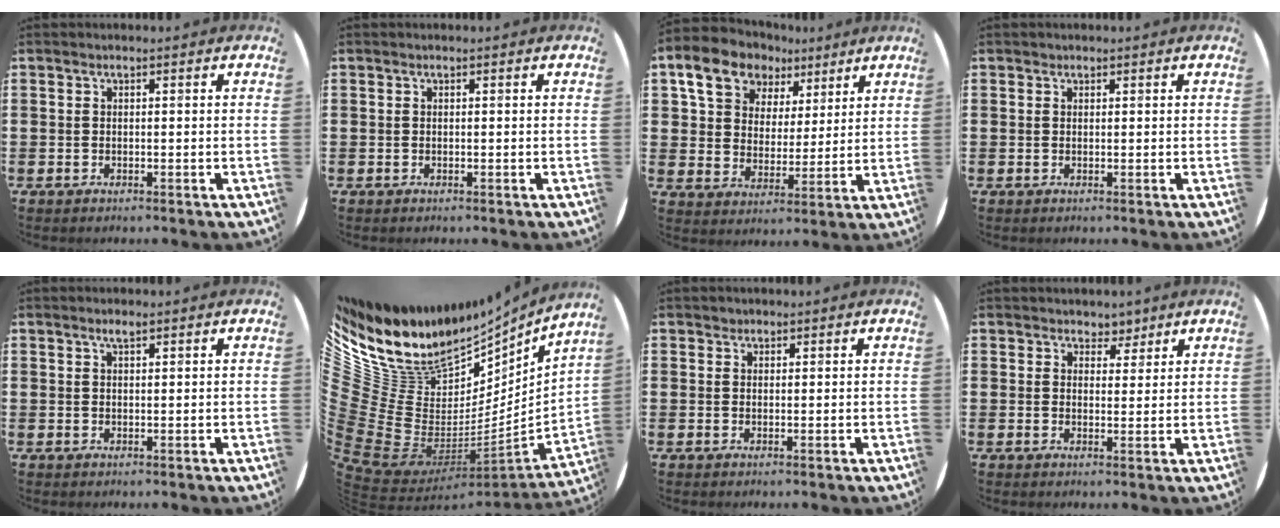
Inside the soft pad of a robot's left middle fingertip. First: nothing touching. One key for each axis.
{"total": 0.0}
{"total": 9.9, "fx": 6.9, "fy": 6.5, "fz": 2.9, "tx": -0.083, "ty": -0.010, "tz": 0.128}
{"total": 0.0}
{"total": 1.1, "fx": 0.9, "fy": 0.2, "fz": 0.6, "tx": -0.013, "ty": 0.002, "tz": 0.016}
{"total": 10.5, "fx": 5.3, "fy": 8.7, "fz": 2.8, "tx": -0.114, "ty": -0.082, "tz": 0.102}
{"total": 0.8, "fx": 0.7, "fy": 0.4, "fz": -0.1, "tx": 0.000, "ty": 0.001, "tz": 0.015}
{"total": 2.9, "fx": 2.6, "fy": 1.2, "fz": 0.1, "tx": 0.000, "ty": -0.009, "tz": 0.047}